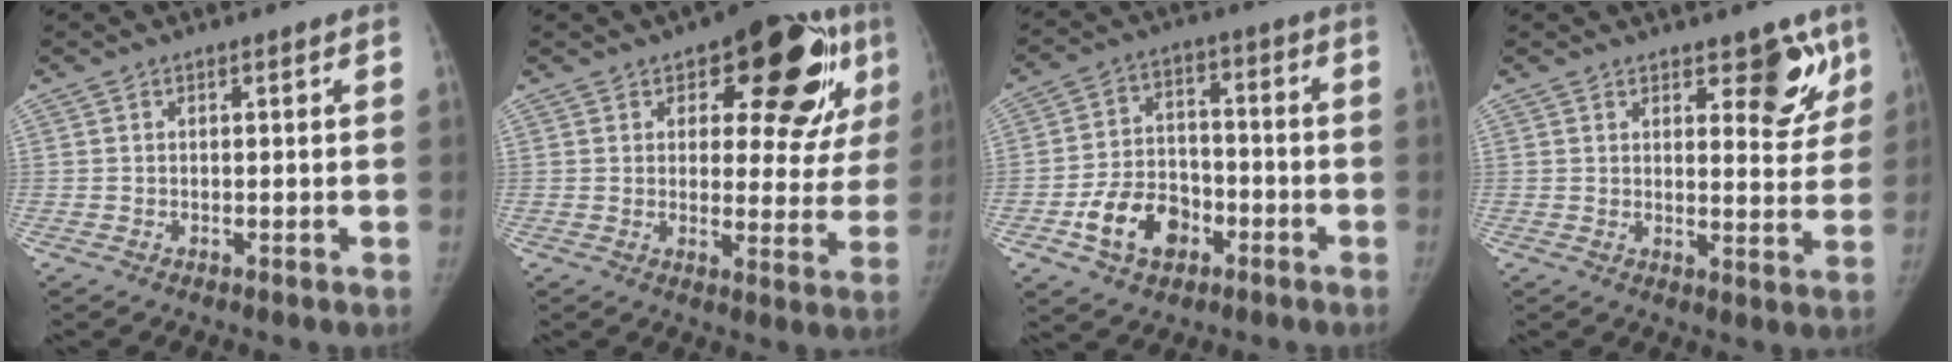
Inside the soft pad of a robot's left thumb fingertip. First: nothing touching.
{"total": 19.4, "force": [8.1, 9.0, 15.1], "torque": [-0.146, -0.011, 0.105]}
{"total": 12.2, "force": [-5.3, 8.8, 6.6], "torque": [-0.085, 0.035, -0.089]}
{"total": 7.8, "force": [4.8, 3.5, 5.1], "torque": [-0.024, -0.029, 0.062]}